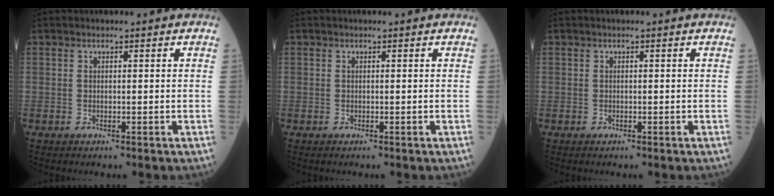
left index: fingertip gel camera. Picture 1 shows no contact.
{"total": 0.0}
{"total": 0.0}